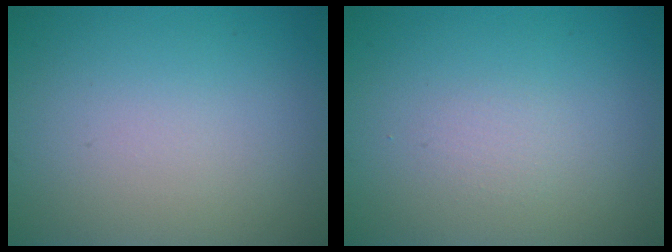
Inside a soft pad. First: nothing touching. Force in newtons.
{"total": 0.7, "press": 0.7, "slide": 0.1}